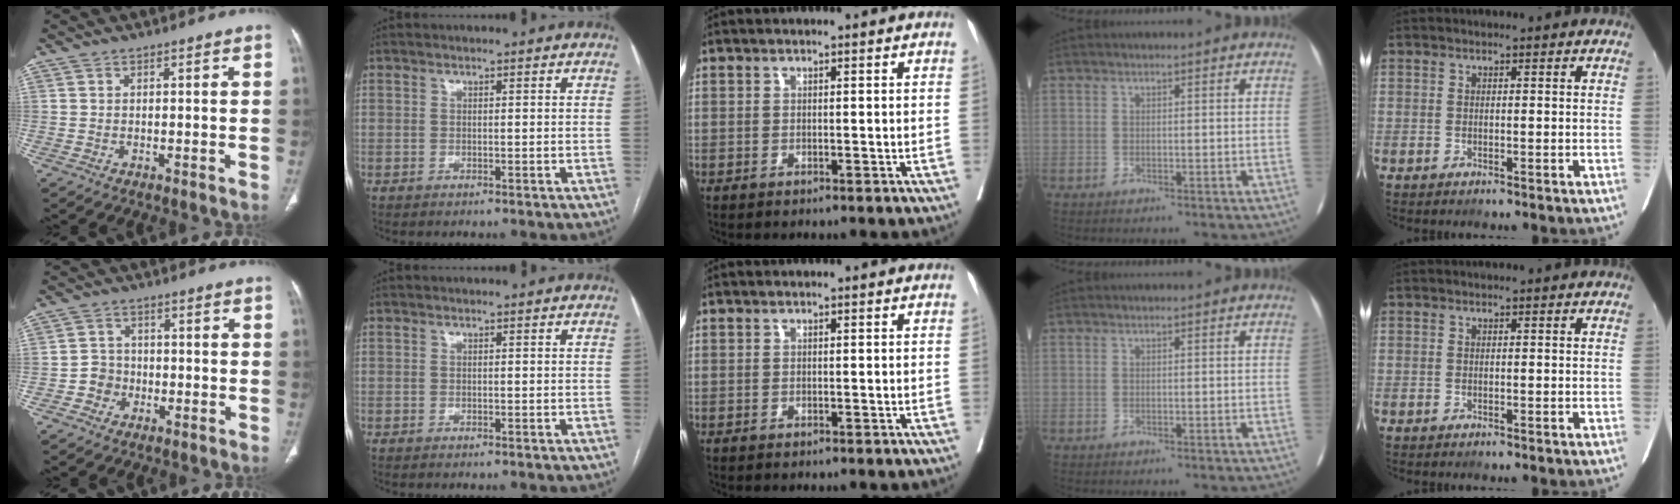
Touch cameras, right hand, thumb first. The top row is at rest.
{"thumb": {"total": 2.3, "force": [-0.4, 2.0, 1.2], "torque": [-0.017, 0.008, -0.008]}}